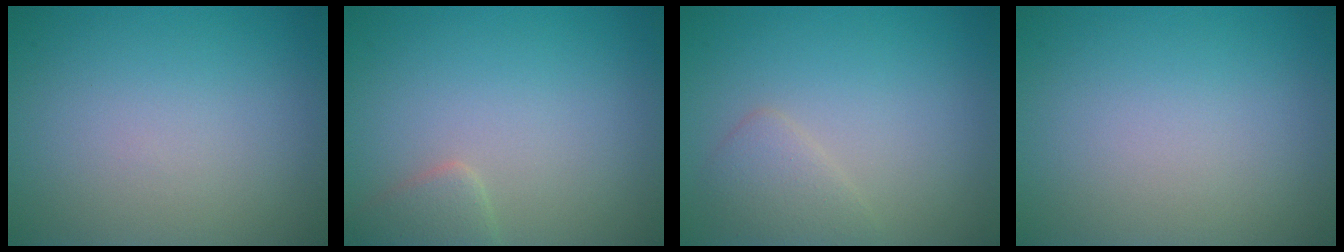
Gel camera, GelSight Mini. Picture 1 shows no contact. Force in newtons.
{"total": 1.8, "press": 1.8, "slide": 0.1}
{"total": 1.9, "press": 1.9, "slide": 0.0}
{"total": 0.0}